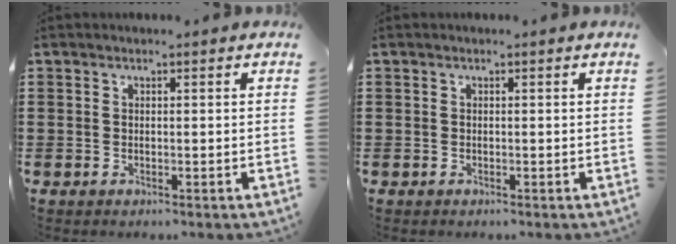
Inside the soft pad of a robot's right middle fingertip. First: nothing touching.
{"total": 0.0}